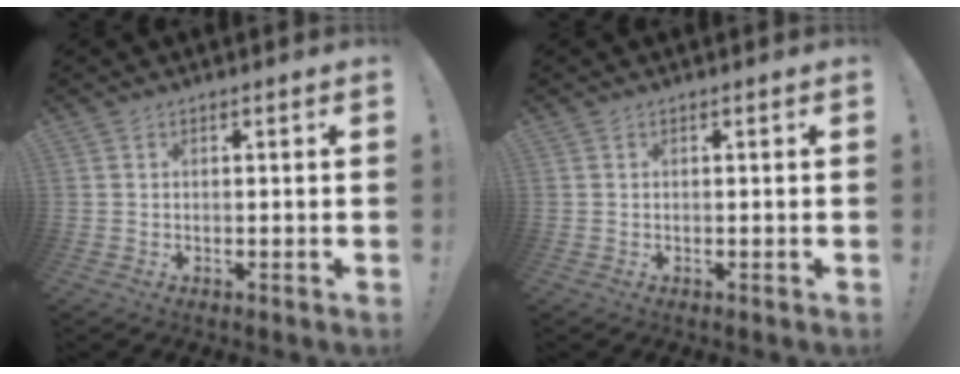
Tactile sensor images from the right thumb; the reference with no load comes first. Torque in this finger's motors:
{"motor_torque": [0.00, 0.00, 0.00, 0.00, 0.00]}